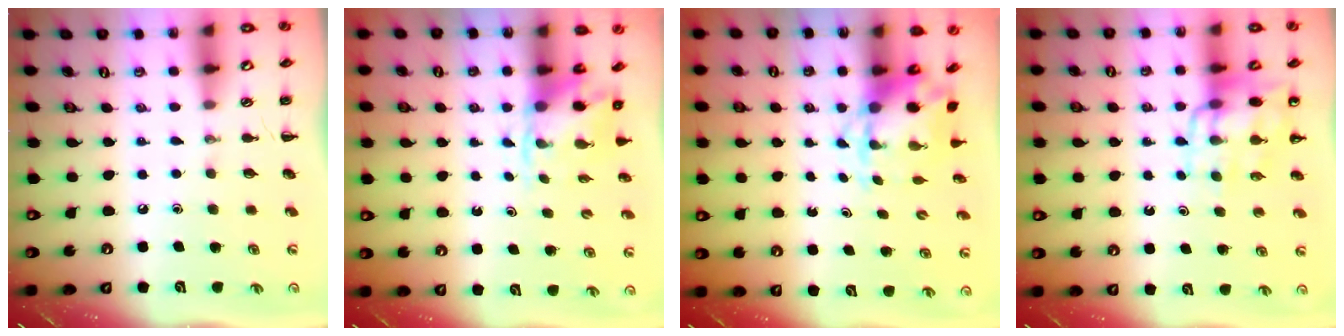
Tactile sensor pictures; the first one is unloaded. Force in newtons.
{"total": 4.8, "press": 4.7, "slide": 0.4}
{"total": 4.3, "press": 4.2, "slide": 0.9}
{"total": 11.6, "press": 11.2, "slide": 3.1}